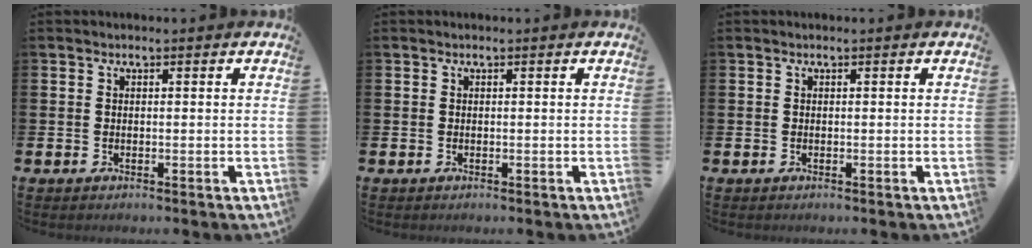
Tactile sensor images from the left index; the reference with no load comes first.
{"total": 0.0}
{"total": 0.0}